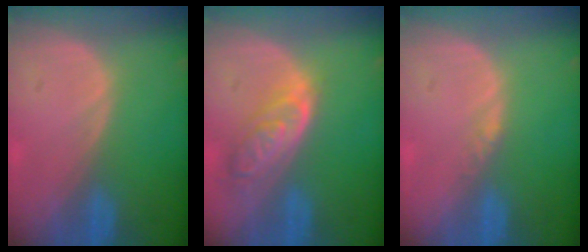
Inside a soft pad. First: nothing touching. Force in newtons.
{"total": 6.5, "press": 5.9, "slide": 2.7}
{"total": 1.0, "press": 0.8, "slide": 0.6}